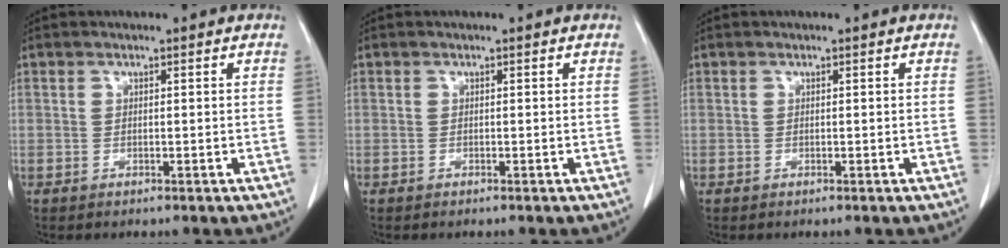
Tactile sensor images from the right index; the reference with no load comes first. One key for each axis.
{"total": 0.0}
{"total": 0.0}